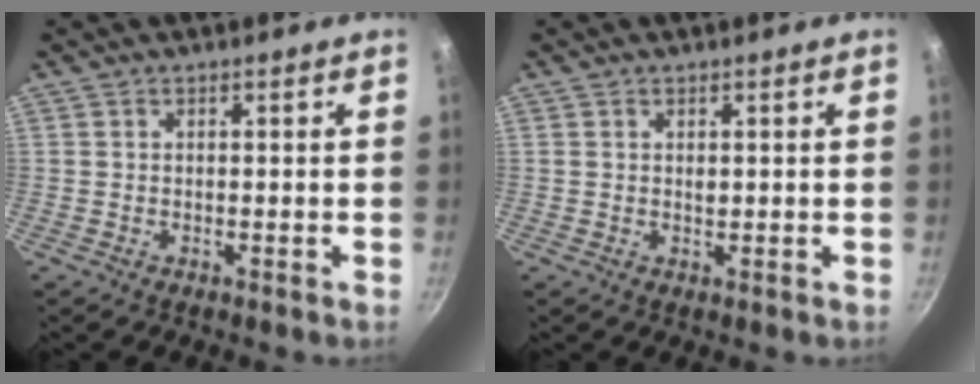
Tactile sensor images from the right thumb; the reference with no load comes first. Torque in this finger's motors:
{"motor_torque": [0.52, 0.49, 0.51, 0.05, 0.00]}